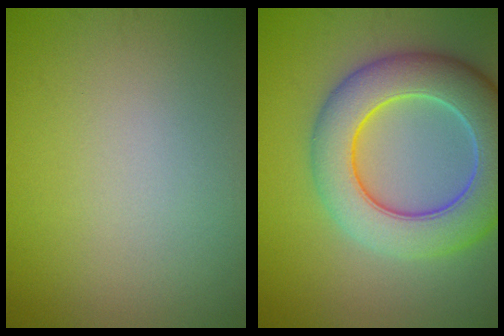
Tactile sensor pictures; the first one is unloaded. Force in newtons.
{"total": 9.8, "press": 9.8, "slide": 0.6}